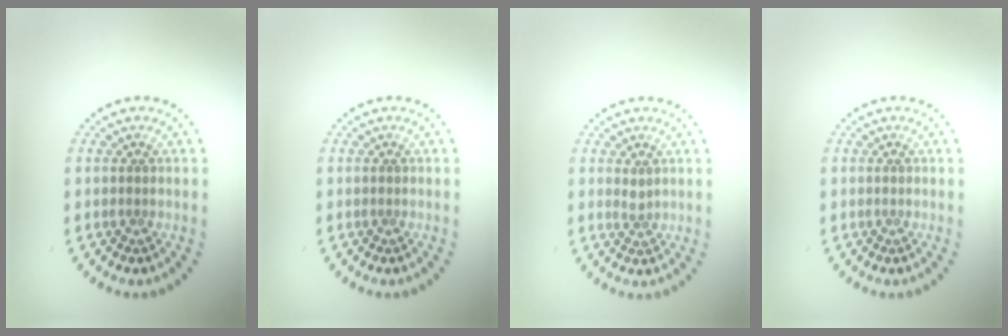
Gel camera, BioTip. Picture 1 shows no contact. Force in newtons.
{"total": 0.0}
{"total": 1.0, "press": 0.7, "slide": 0.7}
{"total": 0.0}